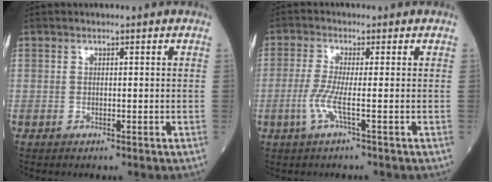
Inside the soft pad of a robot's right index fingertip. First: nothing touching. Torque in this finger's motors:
{"motor_torque": [-0.23, -0.01, -0.18, -0.08]}